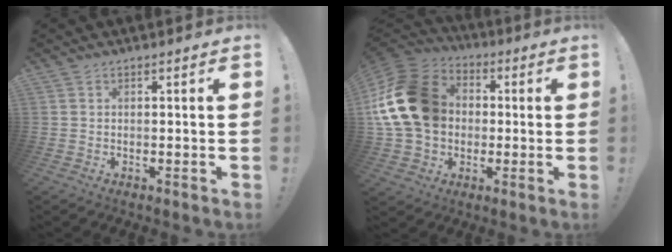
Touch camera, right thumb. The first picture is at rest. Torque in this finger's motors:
{"motor_torque": [1.14, 1.13, 0.53, -0.20, 0.81]}